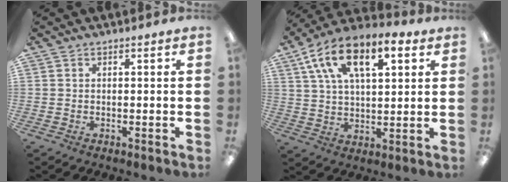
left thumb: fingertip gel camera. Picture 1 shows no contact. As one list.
[{"total": 15.1, "force": [7.9, 7.5, 10.5], "torque": [-0.182, -0.016, 0.141]}]